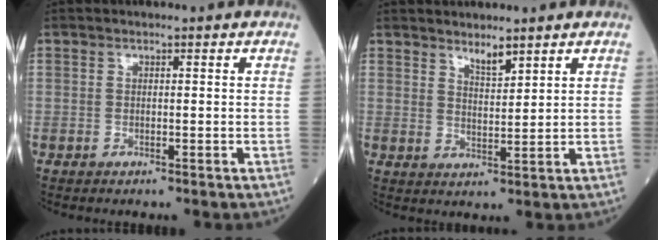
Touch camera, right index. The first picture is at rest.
{"total": 2.8, "force": [2.4, 0.3, 1.4], "torque": [-0.028, -0.009, 0.048]}